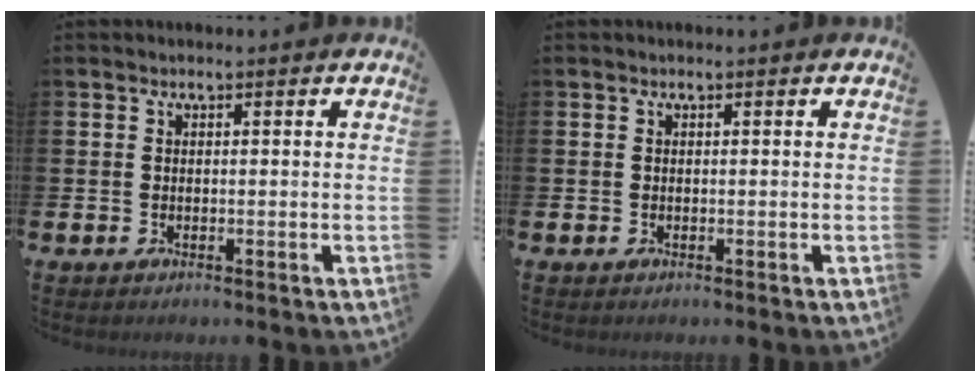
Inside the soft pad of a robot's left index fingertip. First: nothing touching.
{"total": 0.0}